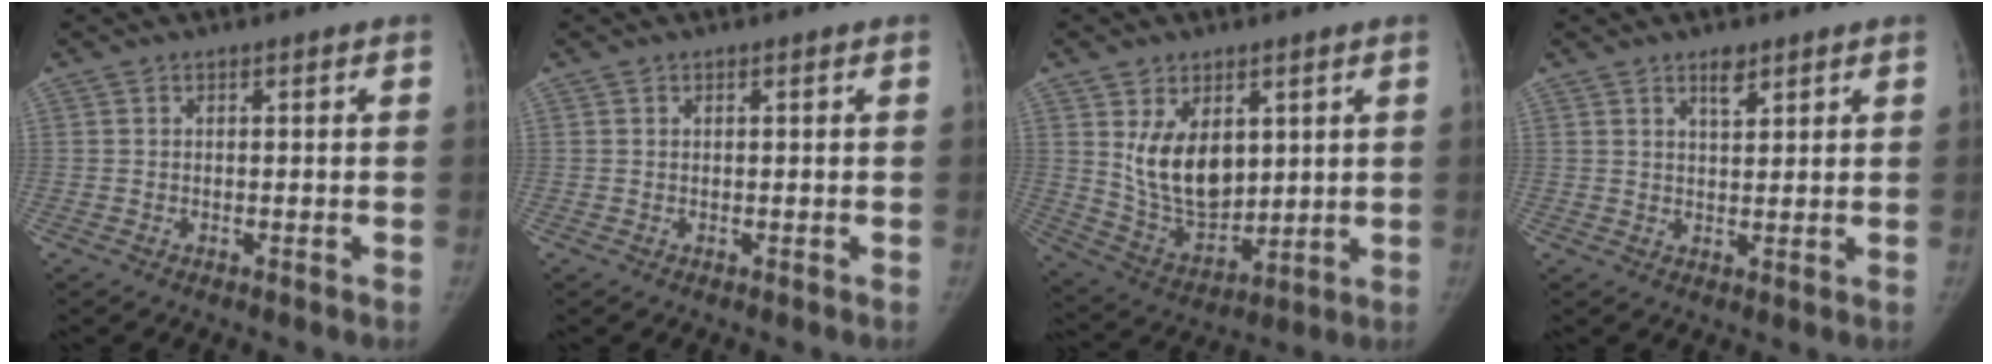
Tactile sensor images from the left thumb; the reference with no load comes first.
{"total": 0.0}
{"total": 13.0, "force": [3.7, 8.2, 9.4], "torque": [-0.124, -0.031, 0.088]}
{"total": 3.3, "force": [2.3, 1.4, 2.0], "torque": [-0.021, -0.015, 0.038]}